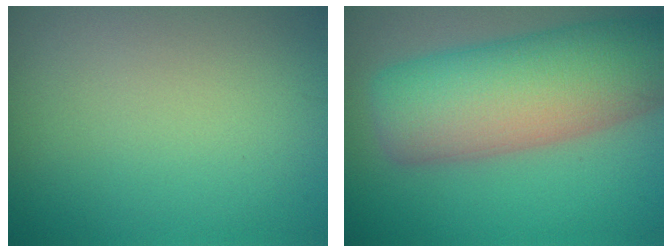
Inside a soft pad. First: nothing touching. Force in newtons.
{"total": 11.1, "press": 11.1, "slide": 0.7}